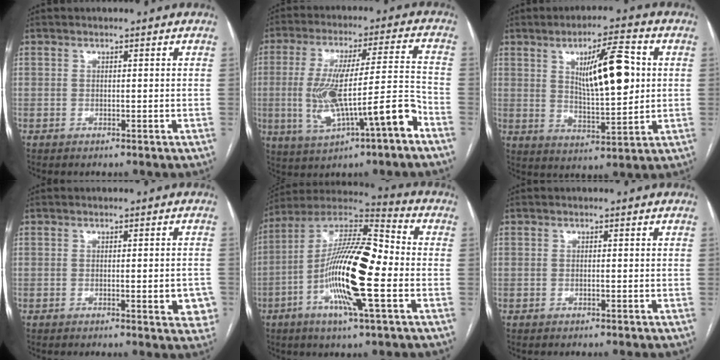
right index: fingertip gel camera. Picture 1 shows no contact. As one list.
[{"total": 15.2, "force": [-5.0, 1.7, 14.2], "torque": [-0.260, 0.017, -0.070]}, {"total": 12.1, "force": [2.8, 2.6, 11.4], "torque": [-0.187, 0.005, 0.050]}, {"total": 4.7, "force": [-1.3, 1.3, 4.3], "torque": [-0.041, 0.000, -0.012]}, {"total": 19.0, "force": [-3.8, 2.8, 18.4], "torque": [-0.345, 0.007, -0.072]}, {"total": 0.0}]